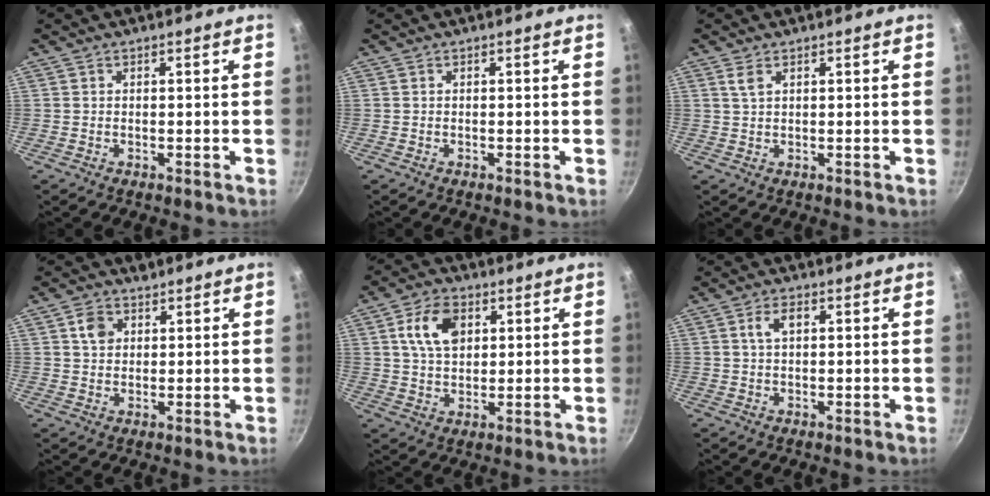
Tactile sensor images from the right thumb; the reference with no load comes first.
{"total": 0.0}
{"total": 1.8, "force": [0.9, 0.8, 1.3], "torque": [-0.028, -0.005, 0.020]}
{"total": 3.9, "force": [1.7, 3.0, 1.8], "torque": [-0.017, -0.003, 0.031]}
{"total": 9.2, "force": [2.8, 6.1, 6.3], "torque": [-0.099, 0.000, 0.048]}
{"total": 3.4, "force": [0.9, 1.8, 2.7], "torque": [-0.042, 0.007, 0.017]}